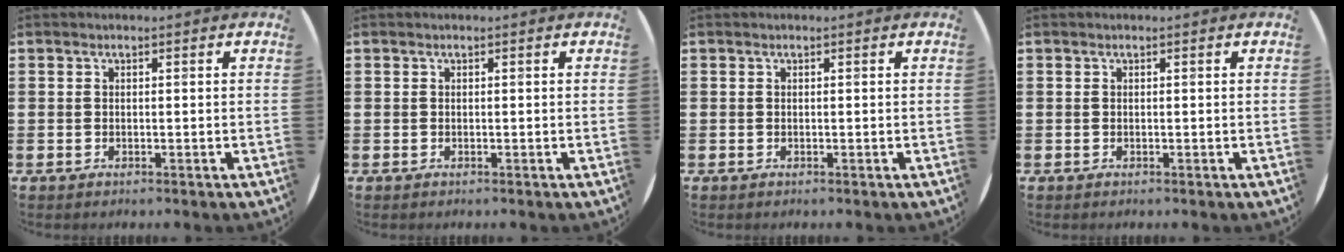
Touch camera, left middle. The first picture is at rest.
{"total": 0.0}
{"total": 0.0}
{"total": 0.0}